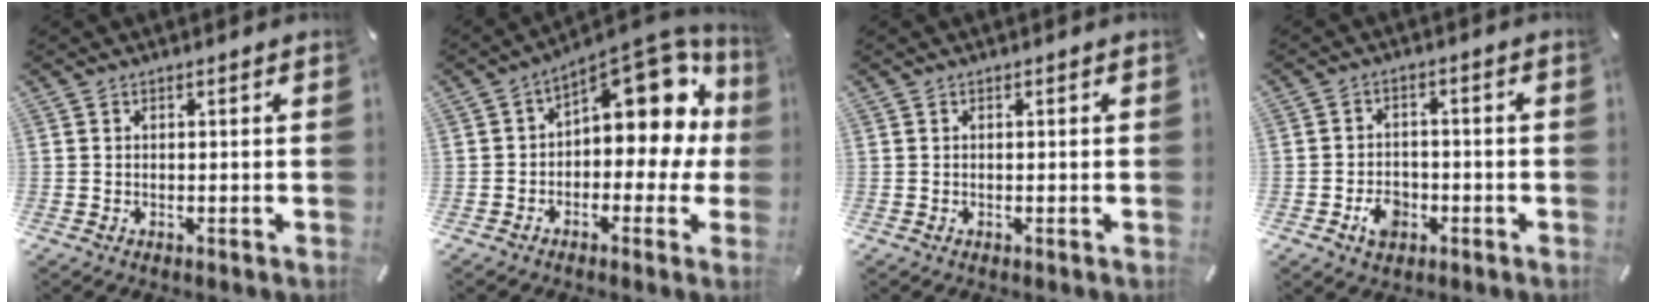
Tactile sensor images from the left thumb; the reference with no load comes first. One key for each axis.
{"total": 14.6, "fx": 6.2, "fy": 7.8, "fz": 10.7, "tx": -0.131, "ty": -0.053, "tz": 0.103}
{"total": 0.0}
{"total": 6.0, "fx": -2.4, "fy": 4.7, "fz": 3.0, "tx": -0.051, "ty": 0.008, "tz": -0.043}